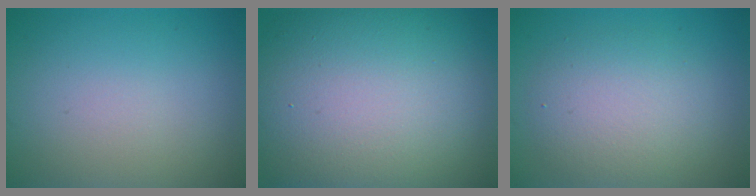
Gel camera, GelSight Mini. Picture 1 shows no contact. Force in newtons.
{"total": 17.6, "press": 17.5, "slide": 0.9}
{"total": 4.6, "press": 4.6, "slide": 0.4}